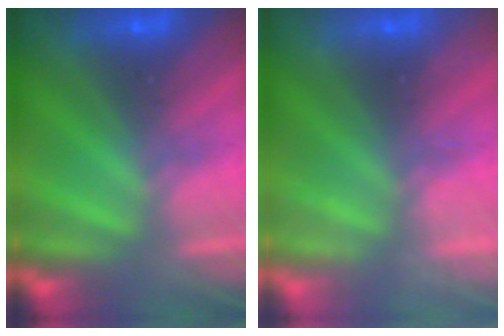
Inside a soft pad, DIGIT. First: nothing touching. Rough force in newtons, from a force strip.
{"total": 2.2}